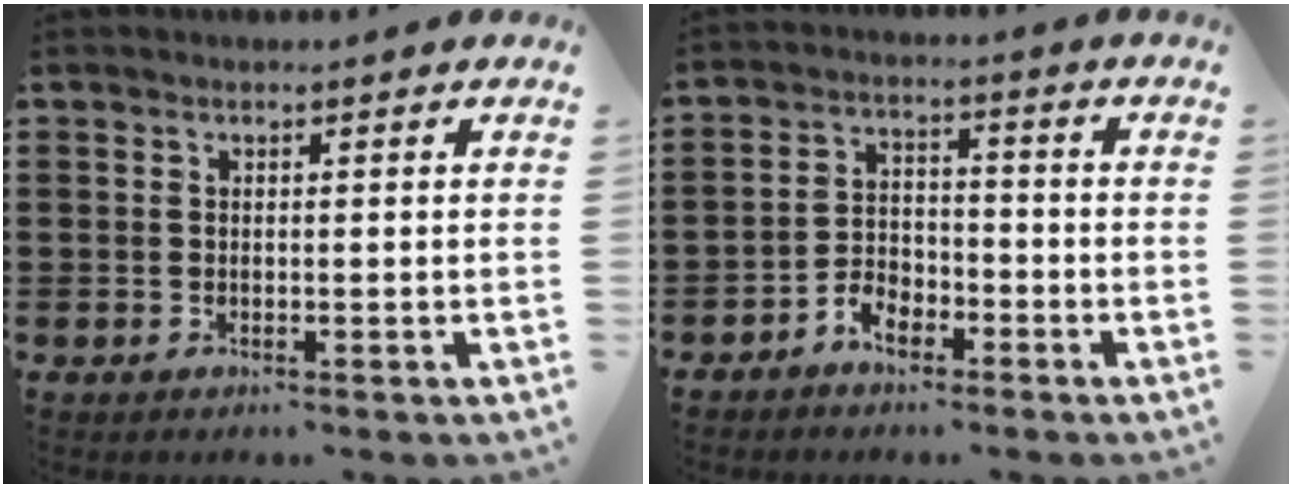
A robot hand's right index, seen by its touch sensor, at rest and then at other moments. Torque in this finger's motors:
{"motor_torque": [1.19, 0.95, 0.16, 0.01]}